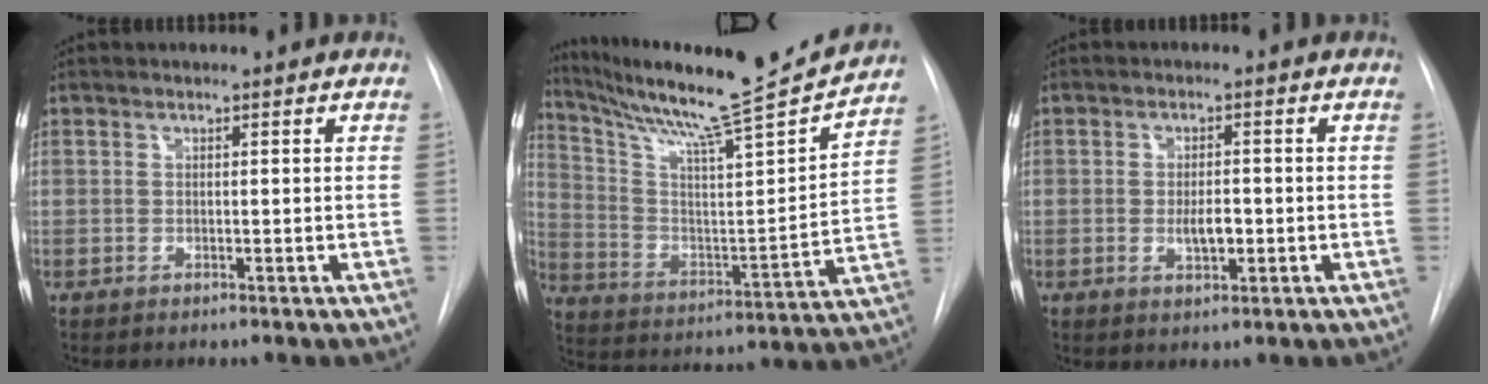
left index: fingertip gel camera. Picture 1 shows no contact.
{"total": 21.5, "force": [19.1, -0.1, 9.9], "torque": [-0.174, -0.055, 0.293]}
{"total": 3.4, "force": [-1.4, 1.4, 2.8], "torque": [-0.046, -0.005, -0.020]}